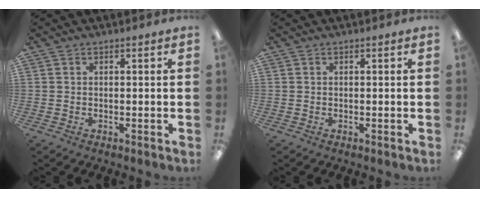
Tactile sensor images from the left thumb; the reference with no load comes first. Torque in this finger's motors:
{"motor_torque": [-0.01, 0.01, 0.00, 0.00, 0.00]}